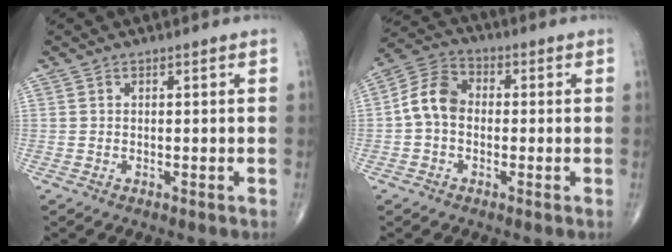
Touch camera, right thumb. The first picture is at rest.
{"total": 7.7, "force": [-0.6, 5.8, 5.1], "torque": [-0.086, 0.026, -0.027]}